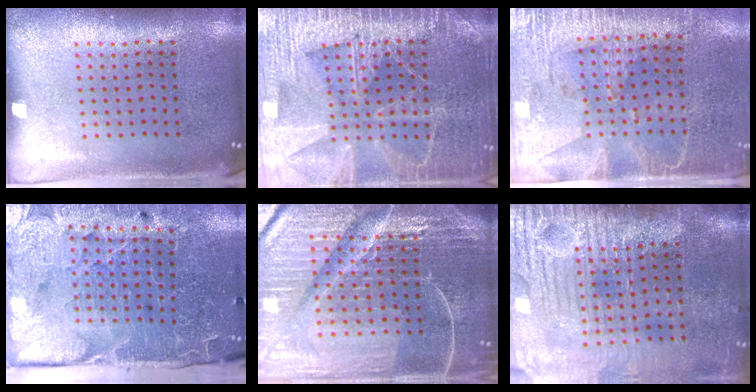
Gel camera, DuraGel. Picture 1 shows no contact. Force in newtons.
{"total": 6.6, "press": 6.5, "slide": 0.9}
{"total": 2.9, "press": 2.6, "slide": 1.4}
{"total": 3.8, "press": 3.6, "slide": 1.3}
{"total": 7.1, "press": 6.2, "slide": 3.5}
{"total": 4.7, "press": 4.0, "slide": 2.4}